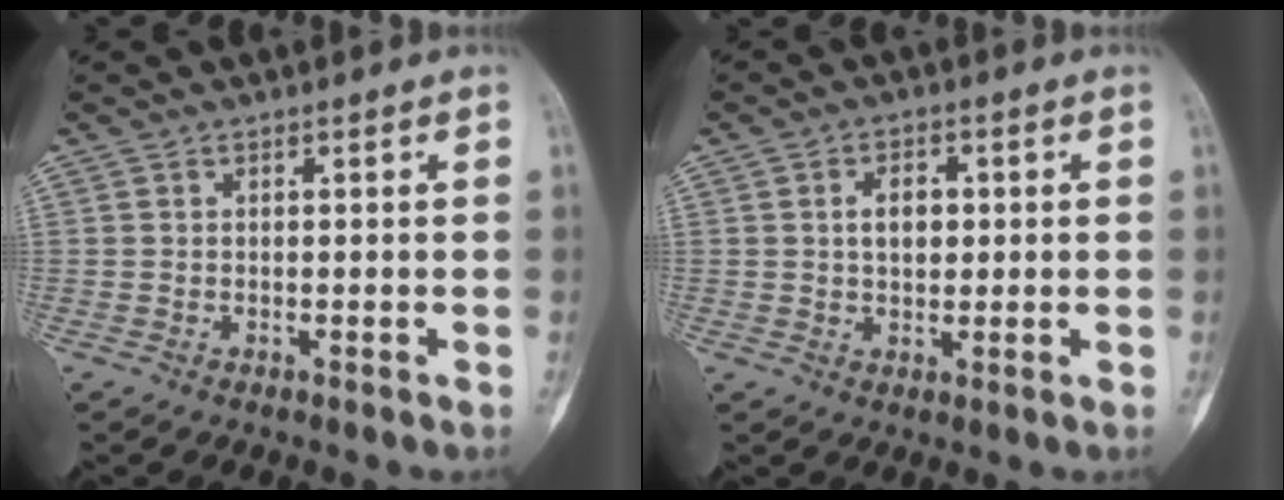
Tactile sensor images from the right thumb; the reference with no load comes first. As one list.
[{"total": 4.9, "force": [0.8, 3.2, 3.7], "torque": [-0.048, 0.002, 0.012]}]